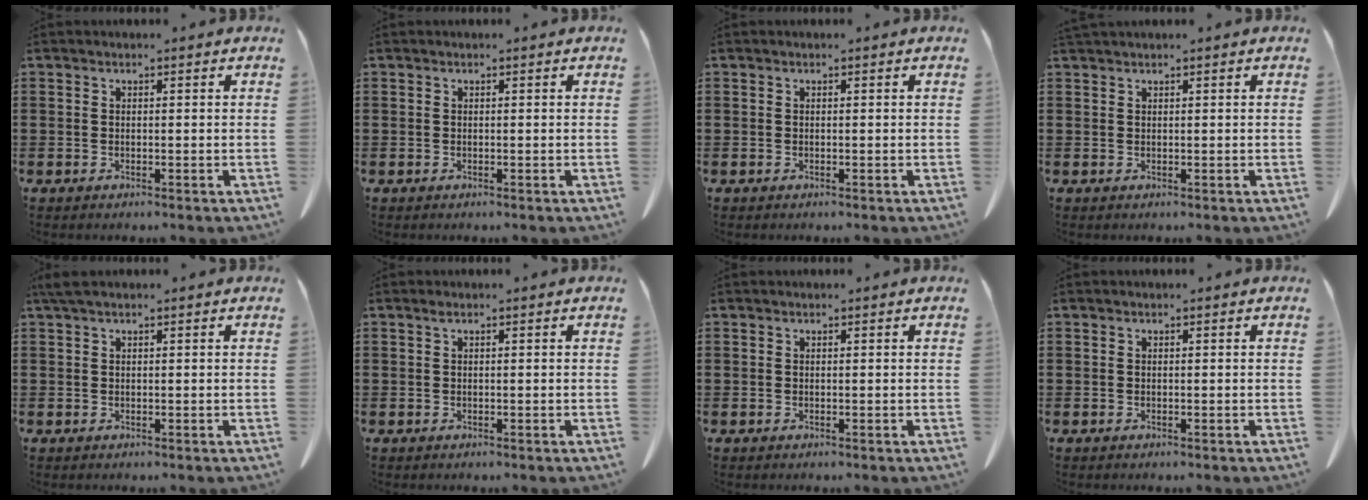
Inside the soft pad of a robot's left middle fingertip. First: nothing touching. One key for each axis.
{"total": 0.0}
{"total": 0.0}
{"total": 0.7, "fx": 0.7, "fy": -0.1, "fz": 0.2, "tx": -0.007, "ty": -0.004, "tz": 0.015}
{"total": 1.4, "fx": 0.8, "fy": 0.3, "fz": 1.1, "tx": -0.024, "ty": 0.001, "tz": 0.015}
{"total": 0.5, "fx": 0.2, "fy": 0.1, "fz": 0.4, "tx": -0.010, "ty": 0.000, "tz": 0.005}
{"total": 0.0}
{"total": 0.0}